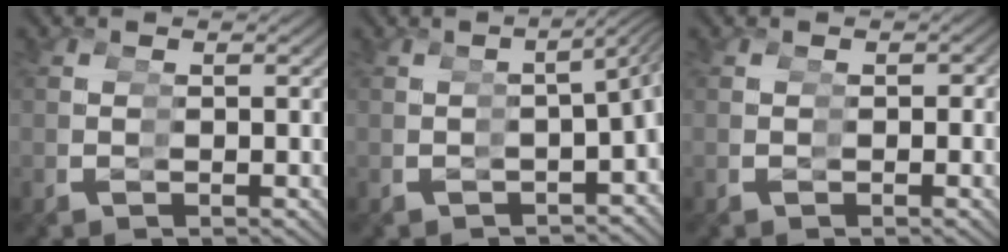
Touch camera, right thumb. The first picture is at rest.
{"total": 3.8, "force": [-0.6, 1.7, 3.4], "torque": [-0.043, 0.010, -0.011]}
{"total": 1.1, "force": [-0.1, 1.0, 0.4], "torque": [-0.001, -0.011, 0.000]}